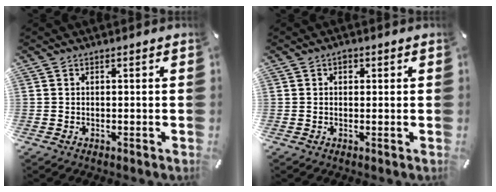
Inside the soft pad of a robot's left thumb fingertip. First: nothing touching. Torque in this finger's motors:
{"motor_torque": [0.05, 0.17, 0.02, -0.10, 0.02]}